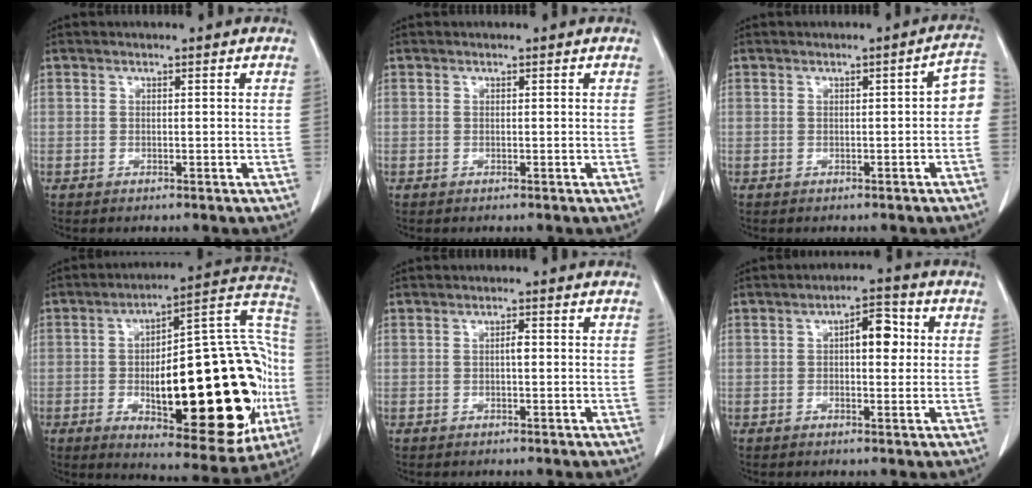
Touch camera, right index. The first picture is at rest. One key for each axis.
{"total": 0.0}
{"total": 4.0, "fx": -0.4, "fy": 1.1, "fz": 3.8, "tx": -0.039, "ty": 0.015, "tz": -0.010}
{"total": 32.6, "fx": -5.5, "fy": 9.8, "fz": 30.6, "tx": -0.377, "ty": 0.026, "tz": -0.066}
{"total": 1.2, "fx": 0.0, "fy": 0.4, "fz": 1.2, "tx": -0.019, "ty": 0.003, "tz": -0.002}
{"total": 5.2, "fx": 0.9, "fy": 2.2, "fz": 4.6, "tx": -0.069, "ty": 0.019, "tz": 0.012}